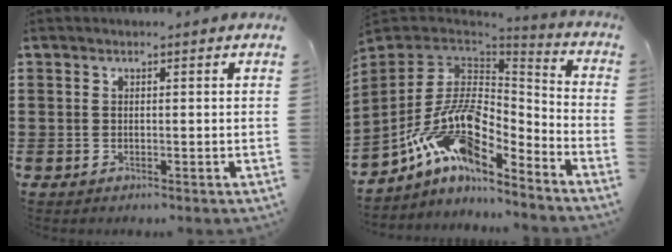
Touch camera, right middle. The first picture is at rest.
{"total": 13.6, "force": [-6.7, 6.7, 9.7], "torque": [-0.220, 0.015, -0.139]}